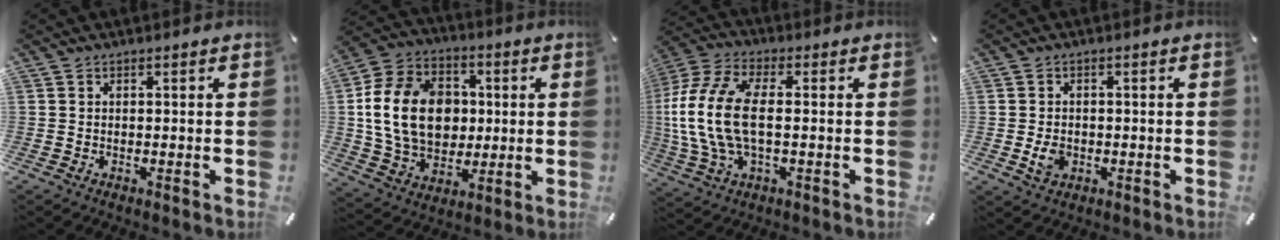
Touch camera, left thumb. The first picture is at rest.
{"total": 18.8, "force": [1.1, 14.8, 11.5], "torque": [-0.239, 0.010, 0.020]}
{"total": 15.6, "force": [-0.2, 8.1, 13.3], "torque": [-0.296, -0.009, -0.005]}
{"total": 3.5, "force": [-0.7, 2.8, 2.0], "torque": [-0.033, 0.000, -0.015]}